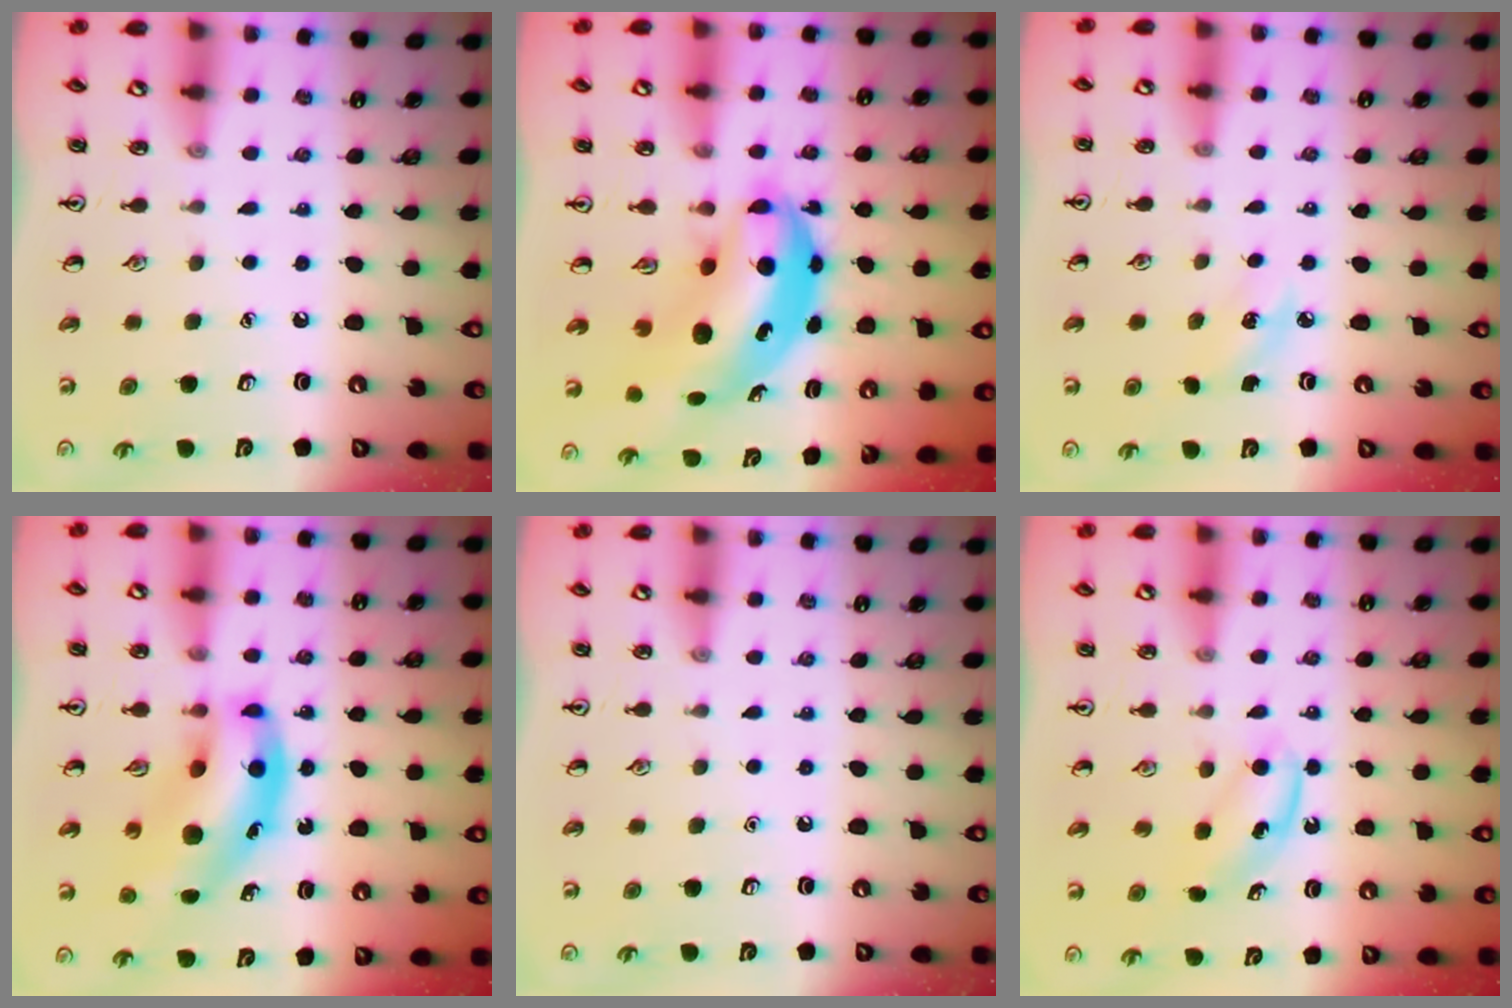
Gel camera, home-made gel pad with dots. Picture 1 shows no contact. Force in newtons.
{"total": 9.3, "press": 9.0, "slide": 2.4}
{"total": 4.8, "press": 4.6, "slide": 1.5}
{"total": 13.6, "press": 13.2, "slide": 3.6}
{"total": 0.0}
{"total": 4.8, "press": 4.6, "slide": 1.6}